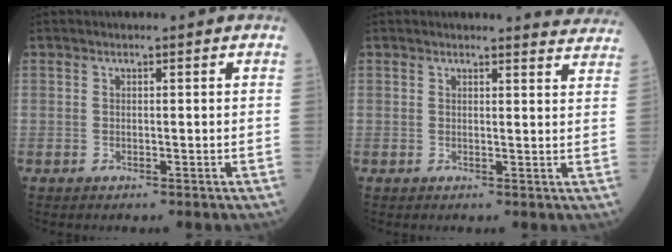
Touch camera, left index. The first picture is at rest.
{"total": 5.2, "force": [5.2, 0.1, 0.0], "torque": [0.000, -0.025, 0.034]}